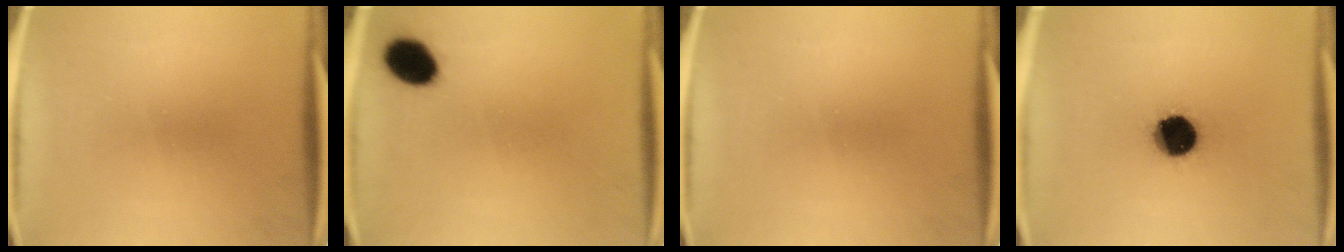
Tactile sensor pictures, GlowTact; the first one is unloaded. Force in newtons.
{"total": 7.2}
{"total": 0.0}
{"total": 13.6}